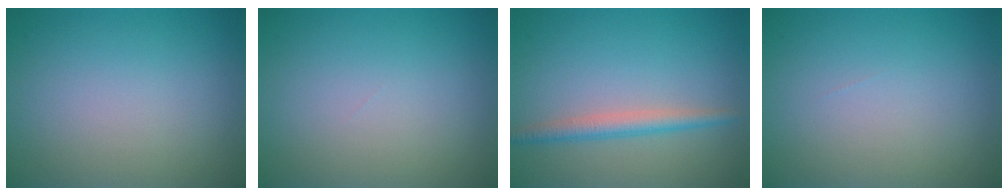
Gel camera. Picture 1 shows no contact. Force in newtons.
{"total": 0.0}
{"total": 2.4, "press": 2.4, "slide": 0.0}
{"total": 0.0}